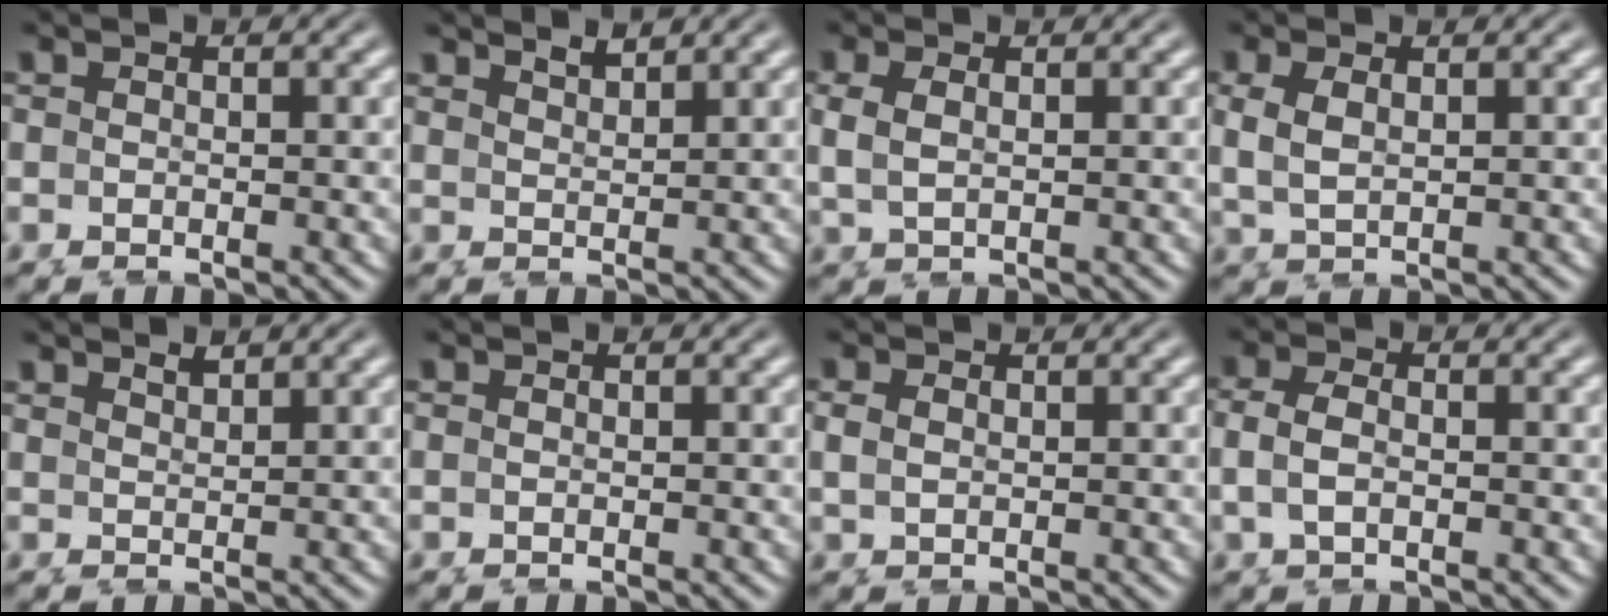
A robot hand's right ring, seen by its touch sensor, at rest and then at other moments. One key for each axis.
{"total": 2.1, "fx": 1.6, "fy": -1.2, "fz": -0.6, "tx": 0.014, "ty": -0.009, "tz": 0.037}
{"total": 1.9, "fx": 1.4, "fy": 0.4, "fz": 1.3, "tx": -0.027, "ty": 0.001, "tz": 0.028}
{"total": 2.3, "fx": 1.7, "fy": 0.8, "fz": 1.3, "tx": -0.027, "ty": 0.004, "tz": 0.032}
{"total": 1.6, "fx": 1.2, "fy": -0.9, "fz": -0.6, "tx": 0.010, "ty": -0.010, "tz": 0.030}
{"total": 0.0}
{"total": 0.8, "fx": 0.5, "fy": 0.1, "fz": 0.7, "tx": -0.021, "ty": -0.008, "tz": 0.017}
{"total": 2.9, "fx": 0.4, "fy": 1.9, "fz": 2.2, "tx": -0.059, "ty": -0.007, "tz": 0.010}